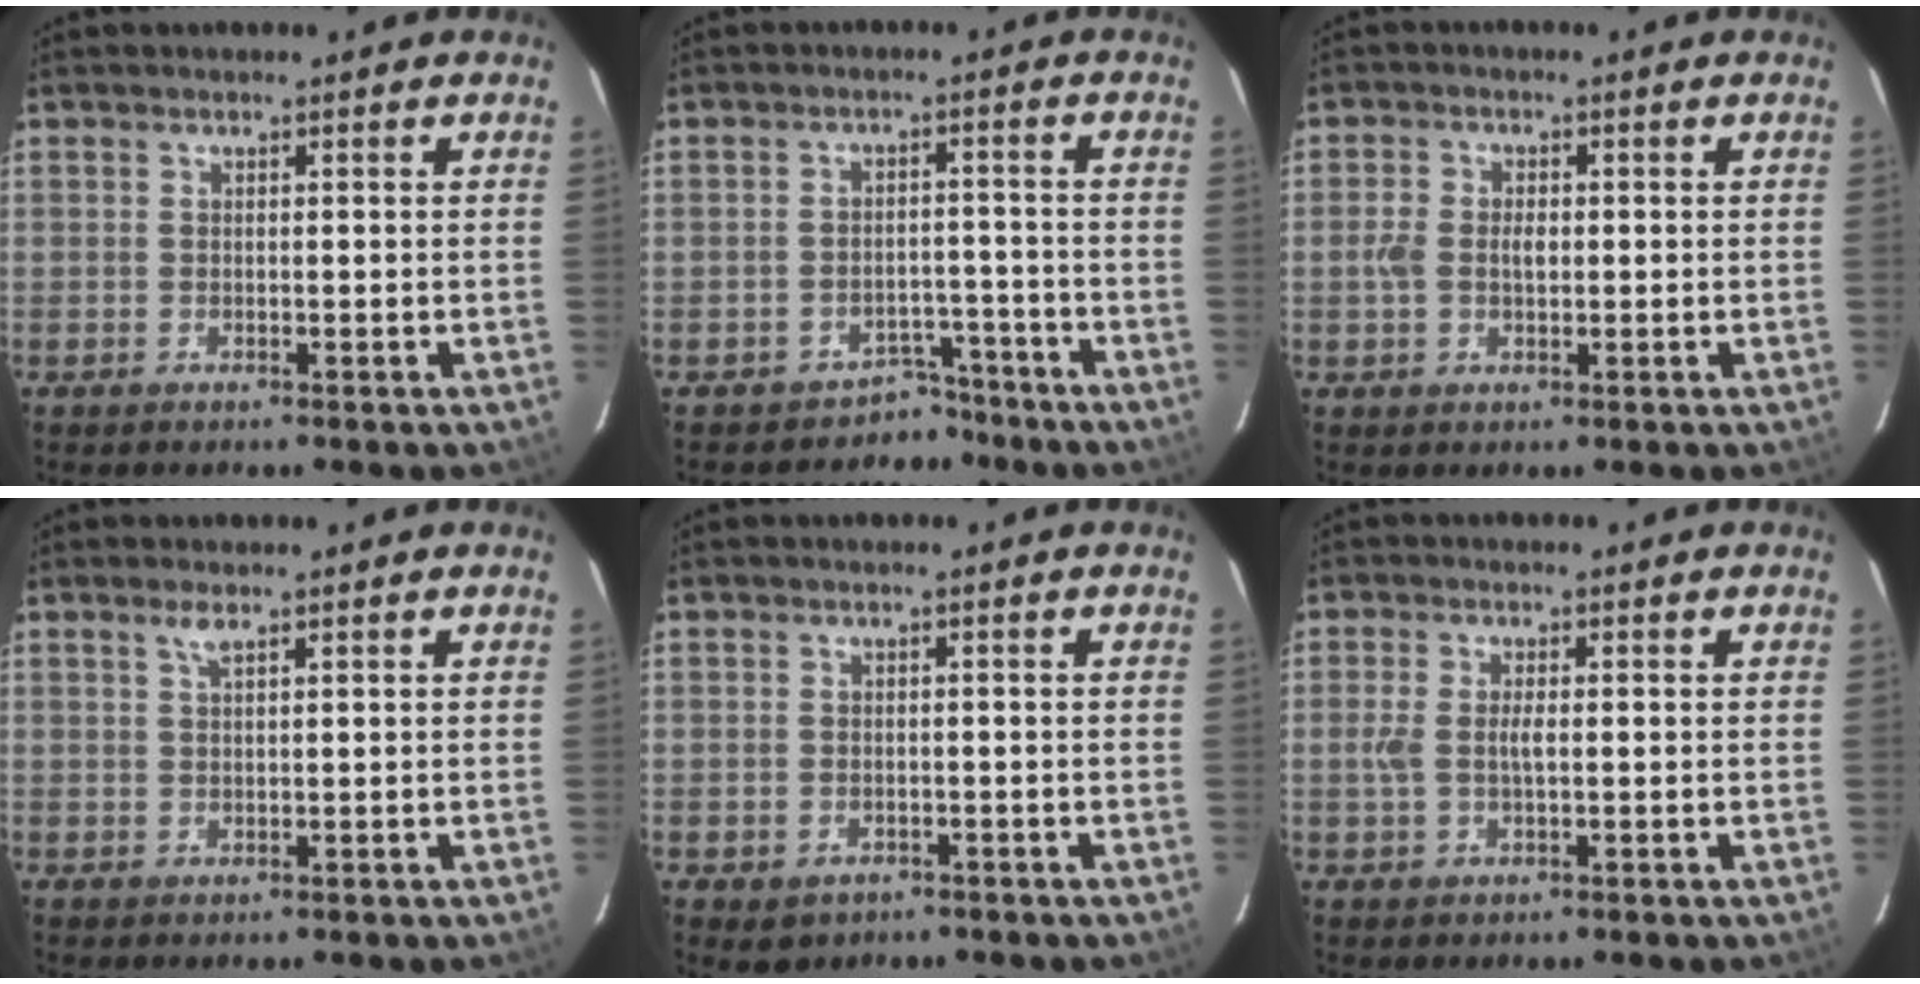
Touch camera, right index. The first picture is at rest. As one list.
[{"total": 5.1, "force": [-4.1, 3.0, -0.3], "torque": [0.008, 0.031, -0.056]}, {"total": 3.9, "force": [-0.3, 2.6, 3.0], "torque": [-0.062, 0.007, -0.007]}, {"total": 1.4, "force": [1.0, 0.2, 1.0], "torque": [-0.021, 0.004, 0.019]}, {"total": 3.2, "force": [-1.5, 2.6, 1.1], "torque": [-0.026, -0.003, -0.013]}, {"total": 3.5, "force": [-0.1, 1.5, 3.2], "torque": [-0.066, 0.002, -0.002]}]